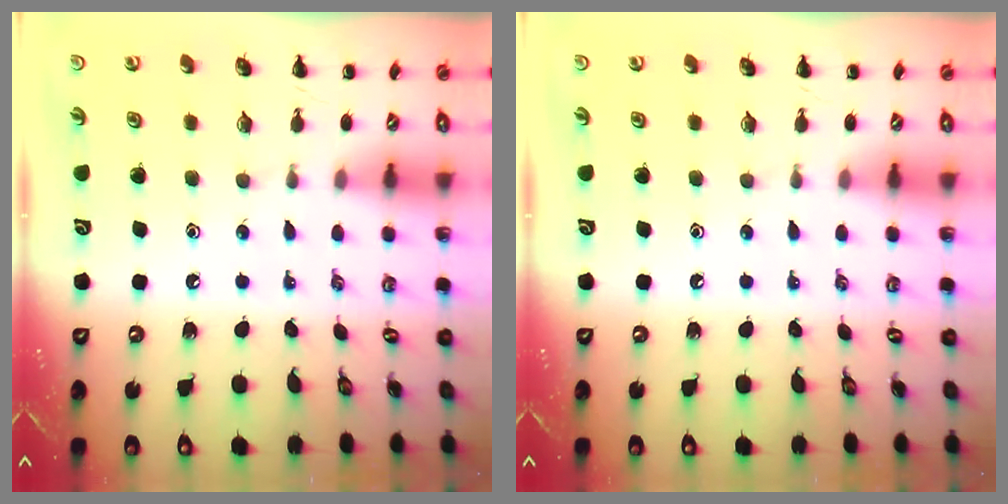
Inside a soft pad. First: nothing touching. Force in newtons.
{"total": 0.0}